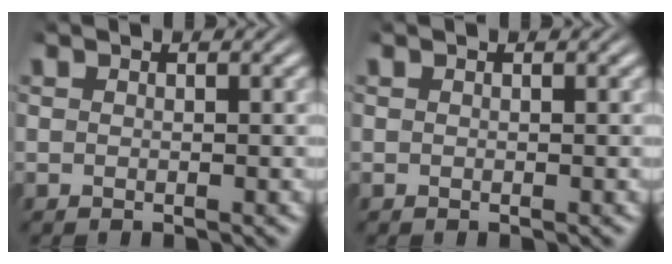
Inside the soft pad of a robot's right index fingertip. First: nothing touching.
{"total": 0.0}